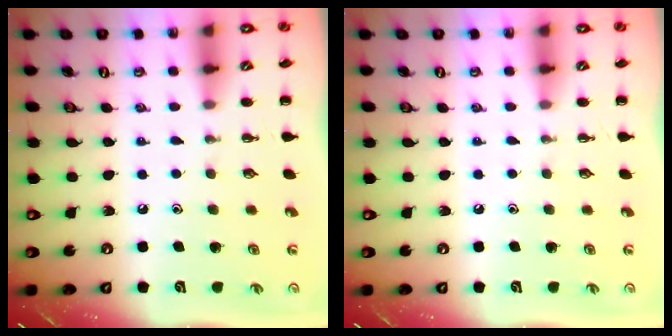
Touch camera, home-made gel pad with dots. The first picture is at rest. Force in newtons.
{"total": 0.0}